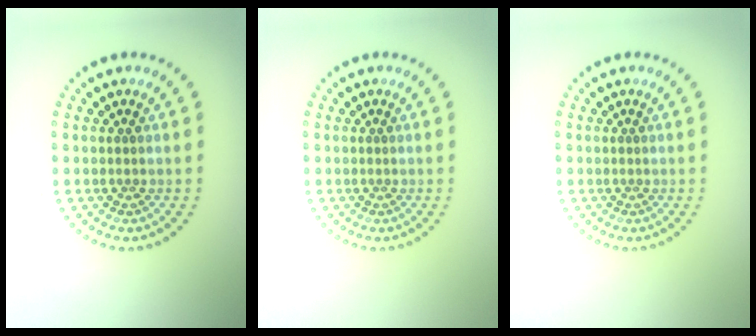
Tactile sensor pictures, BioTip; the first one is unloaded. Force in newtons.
{"total": 0.0}
{"total": 0.0}